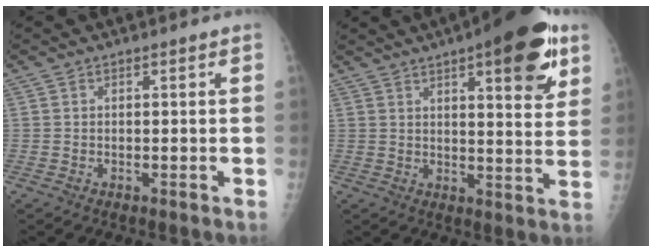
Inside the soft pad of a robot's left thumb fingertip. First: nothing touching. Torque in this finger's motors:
{"motor_torque": [2.24, 0.95, 1.51, -0.75, 0.27]}